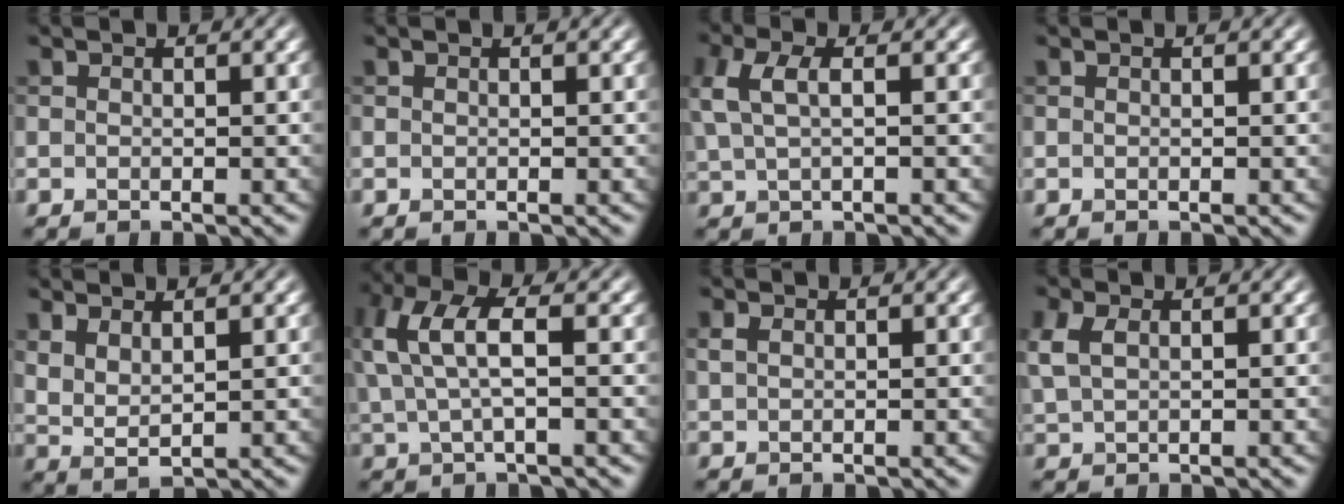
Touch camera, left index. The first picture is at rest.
{"total": 0.0}
{"total": 3.3, "force": [0.8, 1.4, 2.9], "torque": [-0.073, 0.009, 0.015]}
{"total": 0.0}
{"total": 2.5, "force": [1.6, 0.9, 1.8], "torque": [-0.044, -0.007, 0.036]}
{"total": 5.4, "force": [1.0, 2.1, 4.9], "torque": [-0.111, 0.011, 0.014]}
{"total": 1.0, "force": [0.5, 0.7, 0.6], "torque": [-0.016, 0.002, 0.010]}
{"total": 3.0, "force": [0.9, 1.9, 2.2], "torque": [-0.059, 0.005, 0.021]}